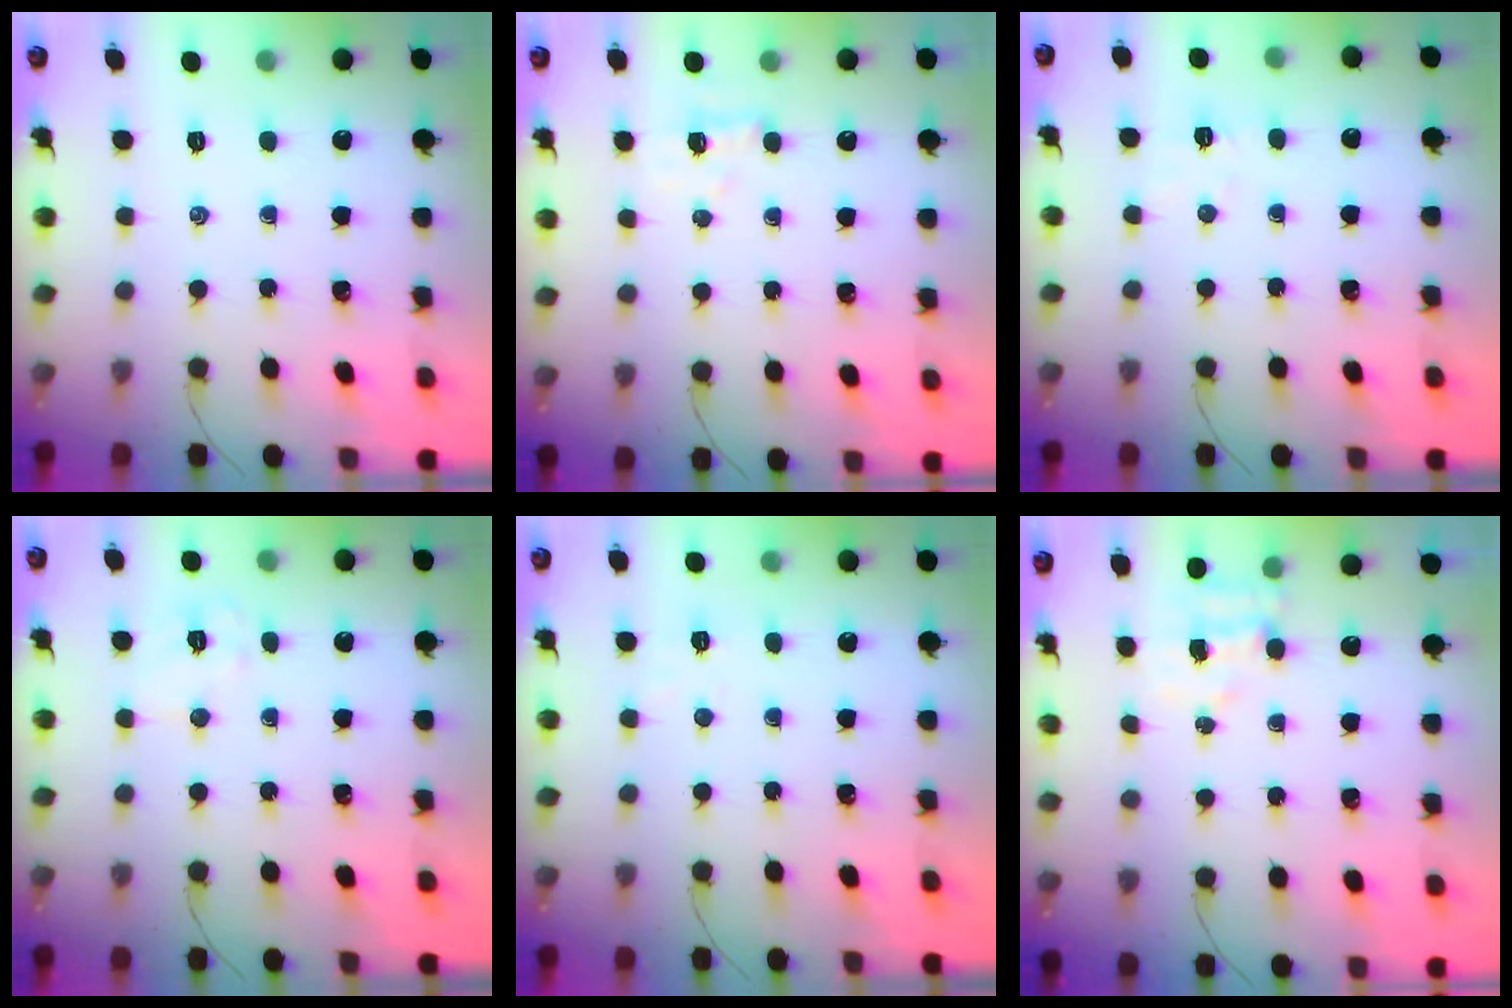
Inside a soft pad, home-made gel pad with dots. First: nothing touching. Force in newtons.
{"total": 2.1, "press": 2.0, "slide": 0.7}
{"total": 3.7, "press": 3.6, "slide": 0.9}
{"total": 5.8, "press": 5.7, "slide": 0.8}
{"total": 2.5, "press": 2.4, "slide": 0.6}
{"total": 3.8, "press": 3.7, "slide": 0.9}